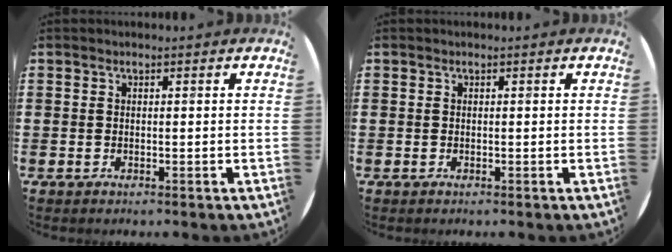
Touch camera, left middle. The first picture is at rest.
{"total": 0.0}